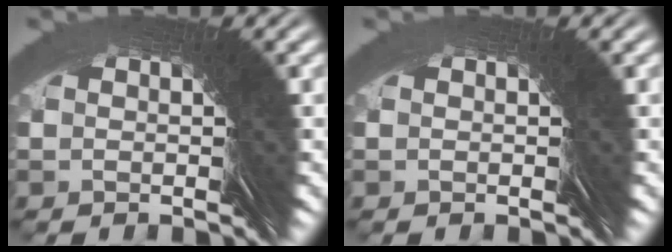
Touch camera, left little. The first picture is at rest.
{"total": 0.0}